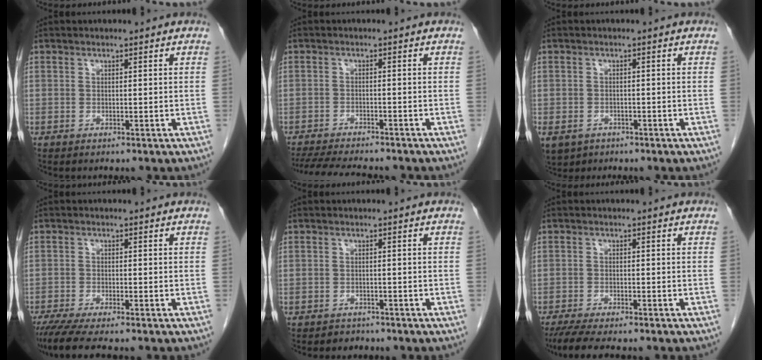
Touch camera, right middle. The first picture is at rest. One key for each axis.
{"total": 11.0, "fx": -9.9, "fy": 1.6, "fz": 4.6, "tx": -0.072, "ty": -0.013, "tz": -0.143}
{"total": 10.3, "fx": -5.0, "fy": 8.2, "fz": 3.9, "tx": -0.119, "ty": -0.009, "tz": -0.065}
{"total": 6.2, "fx": -5.1, "fy": 0.1, "fz": 3.4, "tx": -0.052, "ty": -0.016, "tz": -0.087}
{"total": 1.6, "fx": -1.3, "fy": 0.9, "fz": -0.2, "tx": -0.005, "ty": 0.003, "tz": -0.022}
{"total": 7.0, "fx": -5.8, "fy": 0.9, "fz": 3.8, "tx": -0.060, "ty": -0.016, "tz": -0.092}